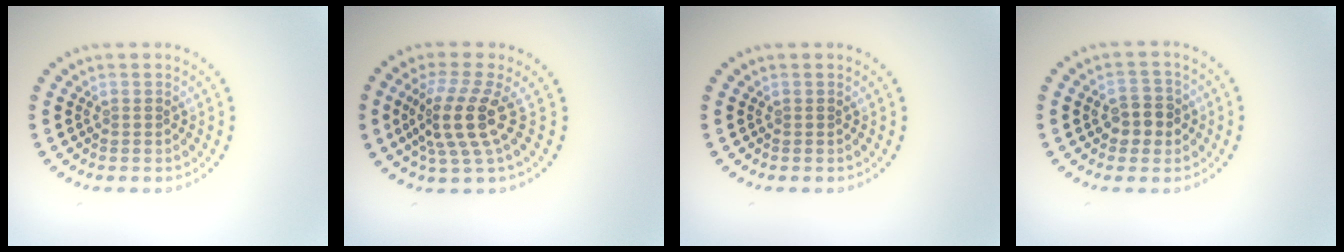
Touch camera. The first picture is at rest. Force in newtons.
{"total": 4.4, "press": 3.3, "slide": 2.9}
{"total": 0.0}
{"total": 2.8, "press": 2.8, "slide": 0.4}